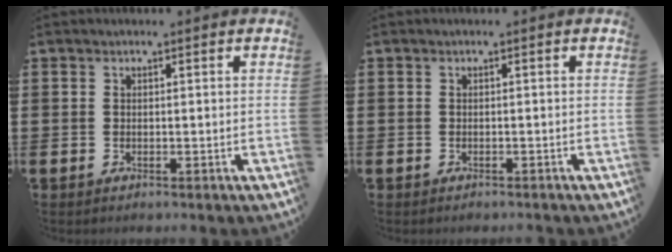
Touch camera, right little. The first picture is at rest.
{"total": 0.0}